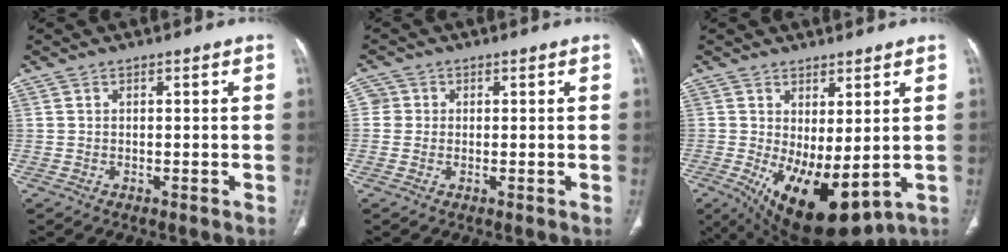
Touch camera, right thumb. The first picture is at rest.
{"total": 2.4, "force": [0.2, 2.3, 0.2], "torque": [0.013, 0.006, 0.000]}
{"total": 13.5, "force": [-1.6, 6.0, 12.0], "torque": [-0.193, -0.022, 0.002]}